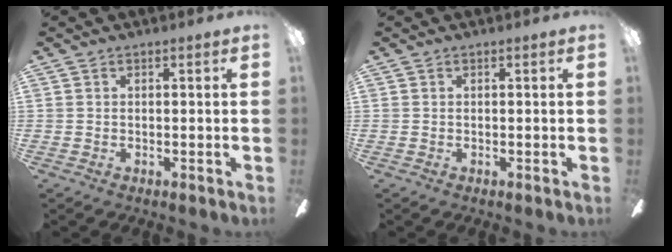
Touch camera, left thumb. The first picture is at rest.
{"total": 0.0}